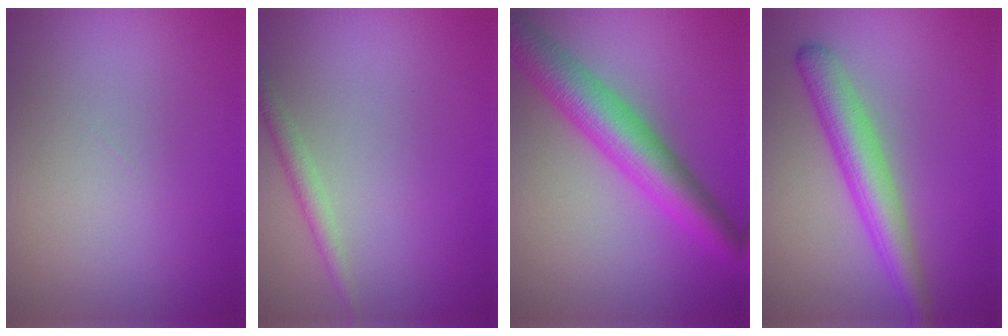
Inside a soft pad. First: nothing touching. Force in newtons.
{"total": 1.6, "press": 1.6, "slide": 0.0}
{"total": 7.2, "press": 7.2, "slide": 0.1}
{"total": 4.6, "press": 4.6, "slide": 0.1}